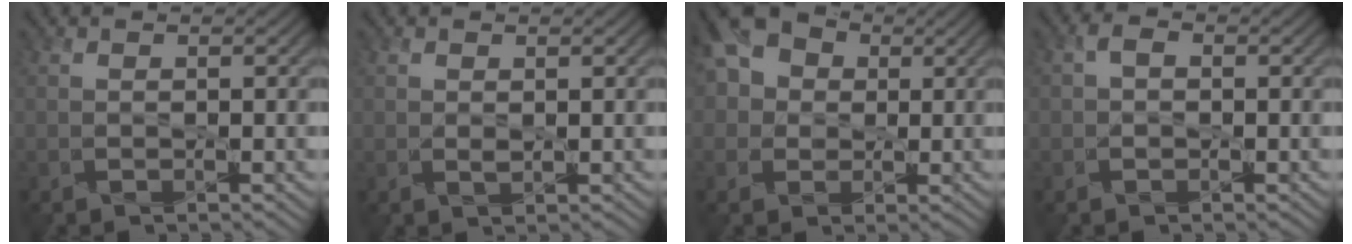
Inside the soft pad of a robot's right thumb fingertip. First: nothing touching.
{"total": 0.5, "force": [0.4, 0.3, 0.1], "torque": [-0.007, -0.001, 0.010]}
{"total": 7.4, "force": [2.0, 6.2, 3.5], "torque": [-0.094, 0.021, 0.018]}
{"total": 1.4, "force": [0.0, 1.2, 0.6], "torque": [-0.013, 0.006, -0.007]}